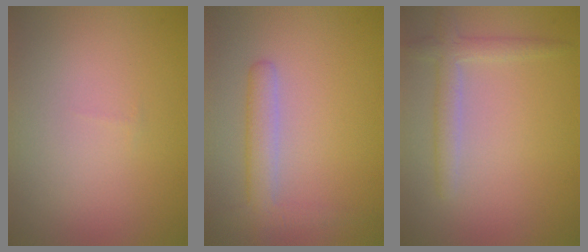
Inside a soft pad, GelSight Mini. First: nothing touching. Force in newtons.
{"total": 2.8, "press": 2.8, "slide": 0.2}
{"total": 2.5, "press": 2.5, "slide": 0.3}